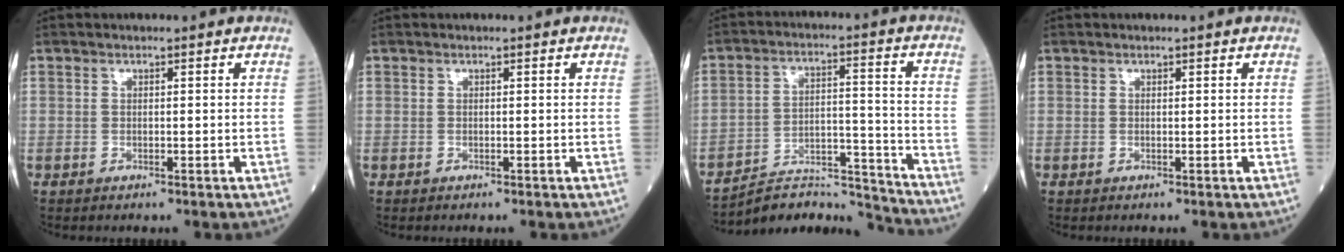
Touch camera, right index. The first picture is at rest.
{"total": 0.0}
{"total": 11.1, "force": [-11.1, 0.2, 0.7], "torque": [-0.004, 0.044, -0.187]}
{"total": 0.0}